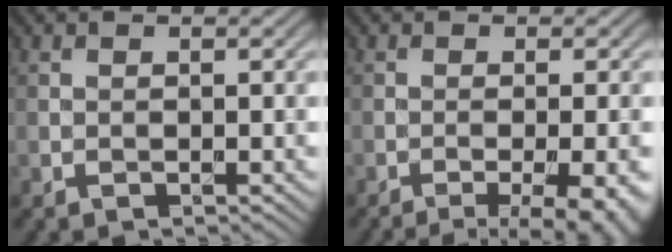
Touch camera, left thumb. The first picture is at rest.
{"total": 8.3, "force": [-4.1, 2.1, 6.9], "torque": [-0.087, -0.002, -0.046]}